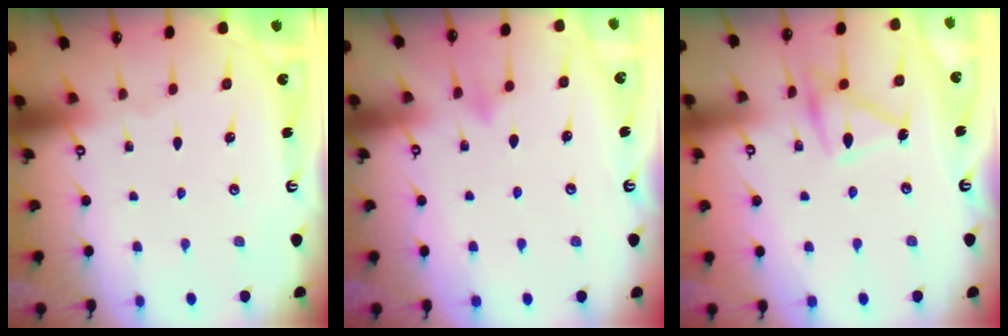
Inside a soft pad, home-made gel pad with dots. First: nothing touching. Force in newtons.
{"total": 5.8, "press": 5.8, "slide": 0.3}
{"total": 13.7, "press": 13.7, "slide": 0.1}